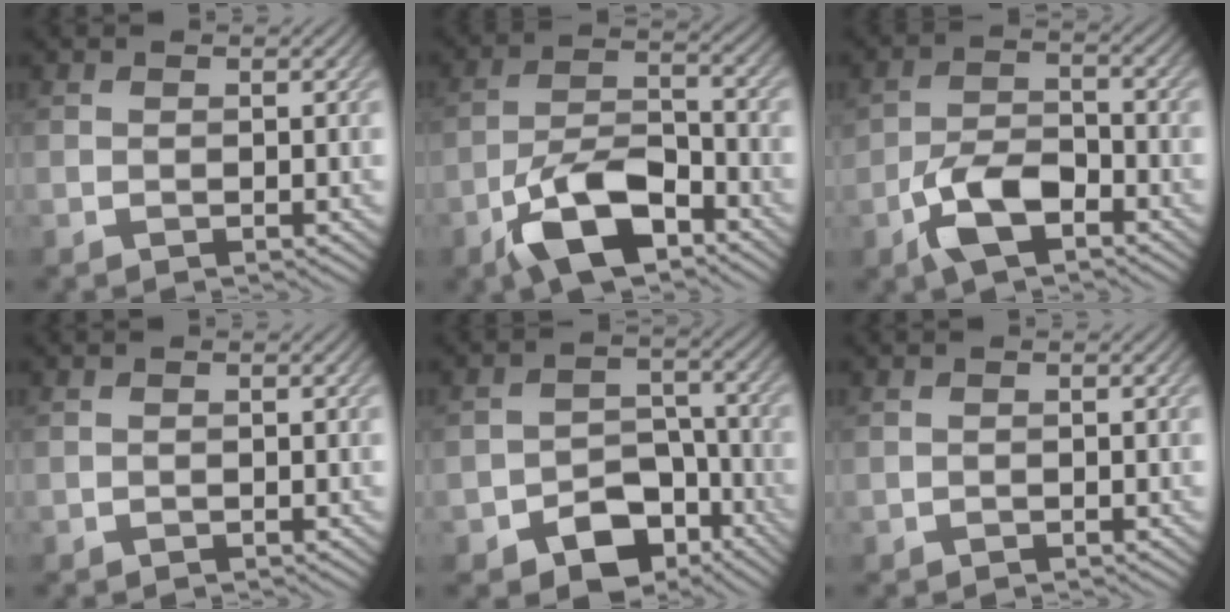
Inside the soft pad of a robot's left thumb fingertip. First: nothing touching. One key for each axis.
{"total": 10.5, "fx": -6.3, "fy": 4.4, "fz": 7.2, "tx": -0.133, "ty": 0.001, "tz": -0.131}
{"total": 6.6, "fx": -3.7, "fy": 3.2, "fz": 4.5, "tx": -0.093, "ty": 0.000, "tz": -0.078}
{"total": 0.0}
{"total": 8.6, "fx": -5.1, "fy": 5.5, "fz": 4.2, "tx": -0.062, "ty": -0.018, "tz": -0.086}
{"total": 0.0}